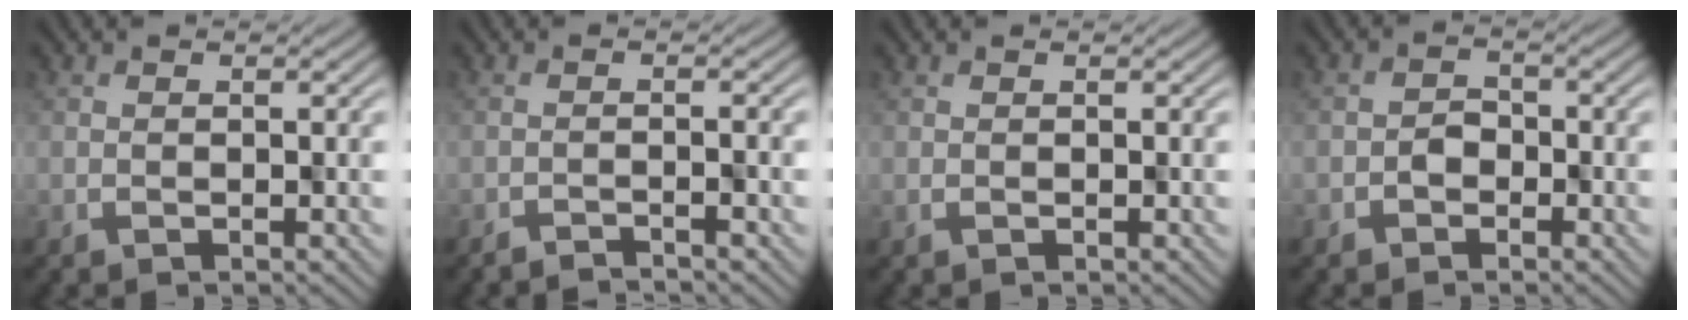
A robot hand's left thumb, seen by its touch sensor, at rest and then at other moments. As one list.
[{"total": 1.9, "force": [-1.8, 0.0, 0.6], "torque": [-0.004, 0.006, -0.034]}, {"total": 0.0}, {"total": 1.5, "force": [-0.7, 1.2, 0.5], "torque": [-0.006, 0.003, -0.019]}]